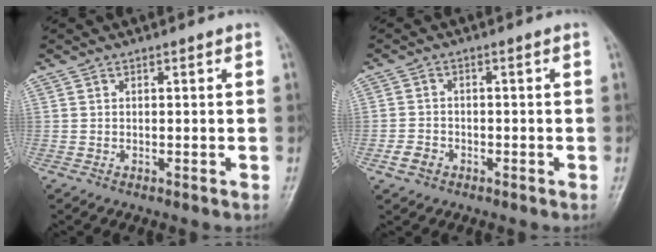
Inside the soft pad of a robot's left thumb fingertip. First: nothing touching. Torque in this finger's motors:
{"motor_torque": [-0.01, 0.09, -0.29, 0.14, 0.00]}